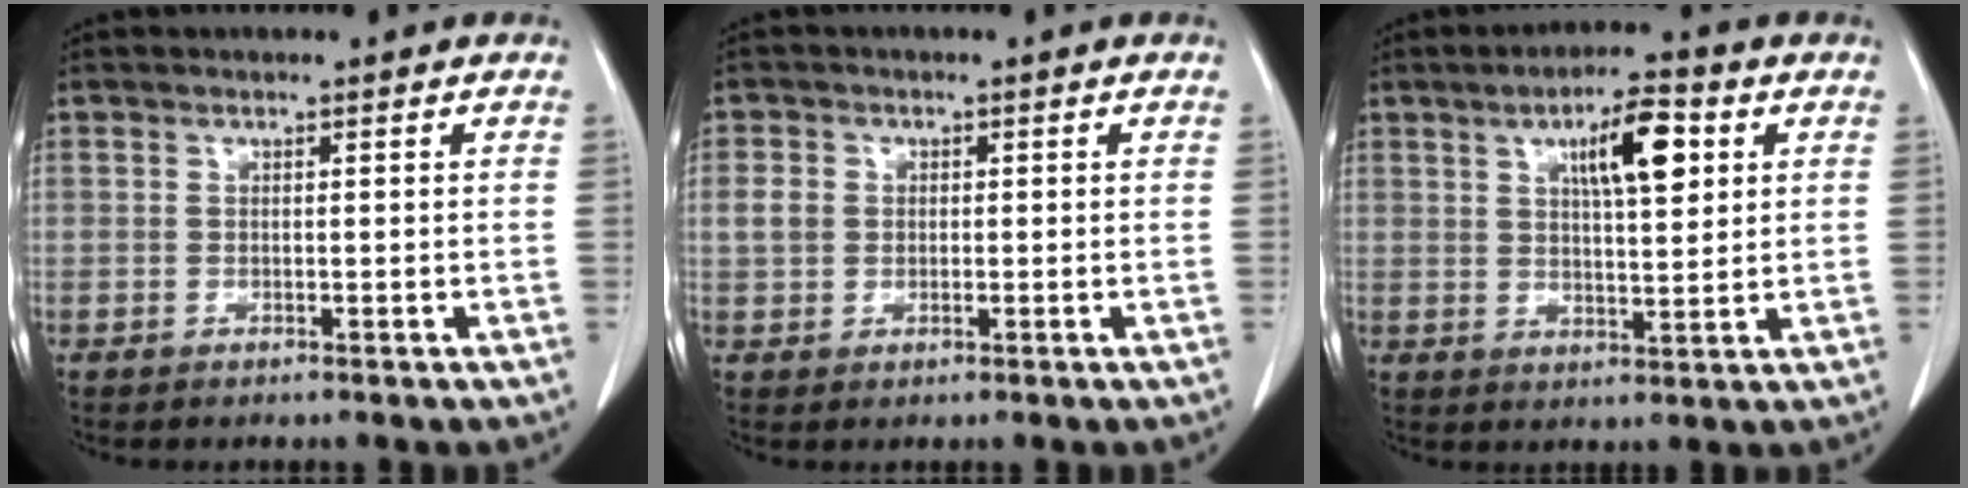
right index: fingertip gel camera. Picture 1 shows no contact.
{"total": 3.4, "force": [0.3, 2.9, 1.7], "torque": [-0.034, 0.012, 0.007]}
{"total": 8.9, "force": [3.5, 2.2, 7.9], "torque": [-0.132, 0.010, 0.057]}